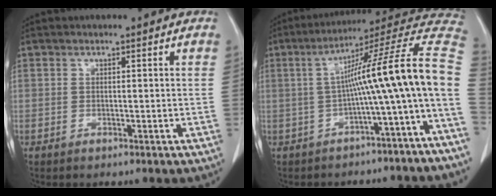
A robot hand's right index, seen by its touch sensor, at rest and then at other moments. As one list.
[{"total": 16.6, "force": [-3.2, -1.0, 16.2], "torque": [-0.208, 0.045, -0.055]}]